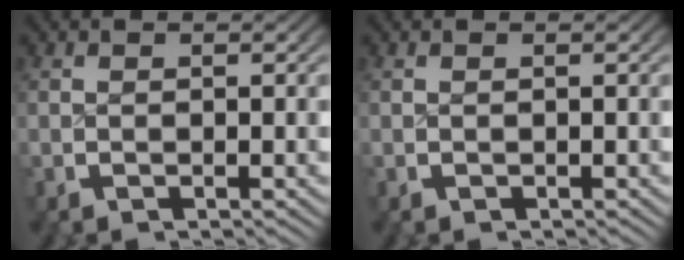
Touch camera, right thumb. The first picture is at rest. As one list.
[{"total": 0.0}]